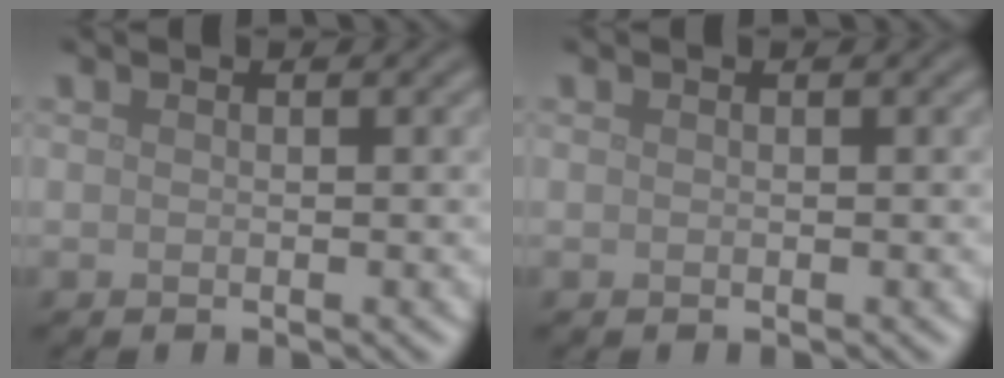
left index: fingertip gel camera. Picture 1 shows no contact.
{"total": 0.0}